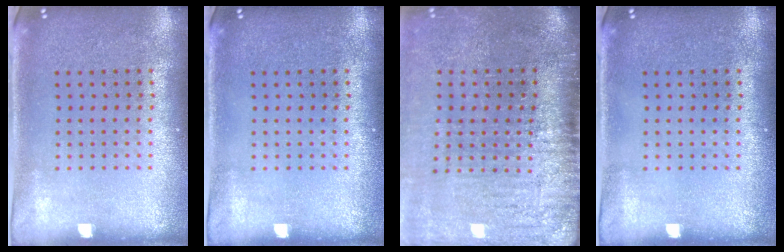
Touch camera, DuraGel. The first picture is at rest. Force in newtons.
{"total": 0.0}
{"total": 4.7, "press": 3.8, "slide": 2.6}
{"total": 0.0}